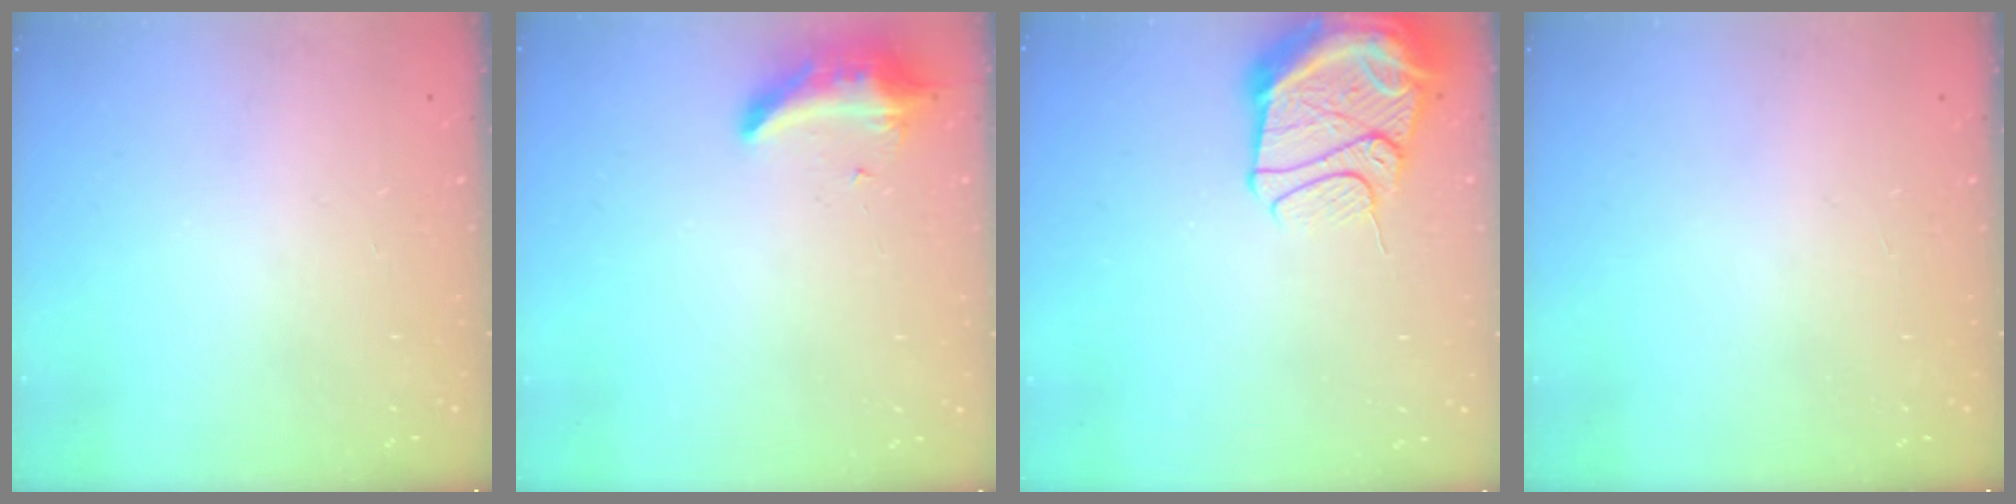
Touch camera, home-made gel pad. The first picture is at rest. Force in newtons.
{"total": 8.6, "press": 8.6, "slide": 0.3}
{"total": 14.8, "press": 14.7, "slide": 1.7}
{"total": 0.9, "press": 0.0, "slide": 0.9}